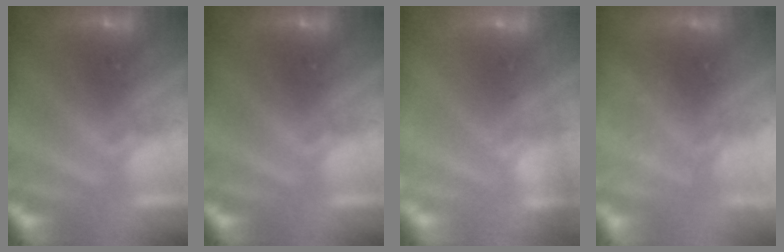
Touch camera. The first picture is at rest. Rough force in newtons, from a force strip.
{"total": 0.0}
{"total": 10.8}
{"total": 2.2}